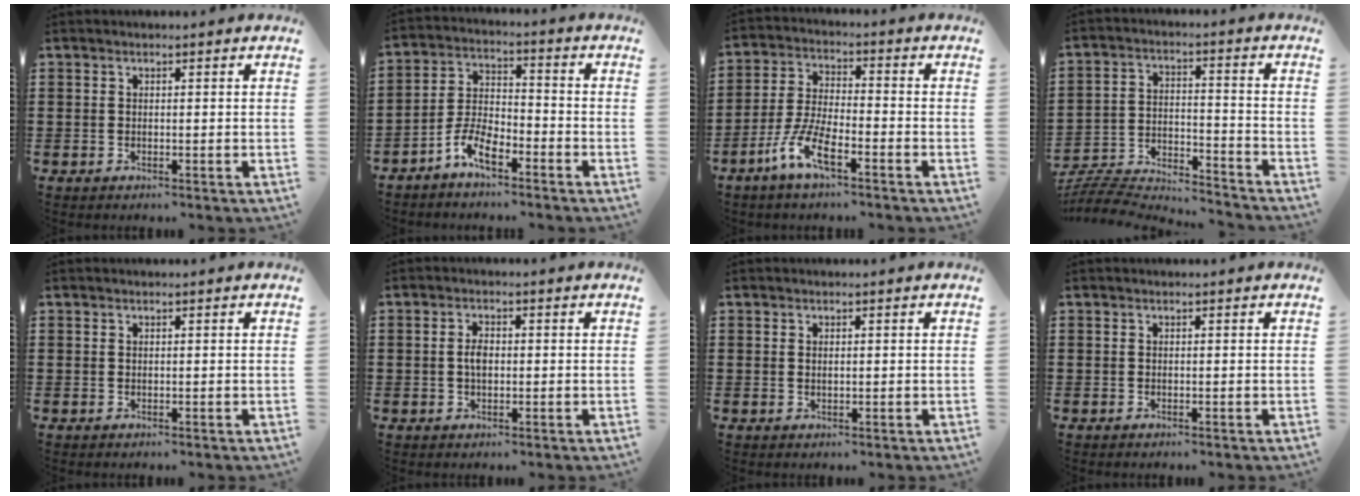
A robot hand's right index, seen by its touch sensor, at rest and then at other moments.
{"total": 6.4, "force": [-4.3, 2.5, 4.1], "torque": [-0.103, 0.003, -0.088]}
{"total": 7.6, "force": [-4.7, 1.8, 5.7], "torque": [-0.138, -0.008, -0.092]}
{"total": 6.2, "force": [-6.1, 0.7, 1.1], "torque": [-0.036, -0.003, -0.127]}
{"total": 0.0}
{"total": 2.6, "force": [-0.1, 1.3, 2.3], "torque": [-0.045, 0.005, -0.003]}
{"total": 0.7, "force": [0.2, 0.3, 0.6], "torque": [-0.013, 0.001, 0.003]}
{"total": 0.0}